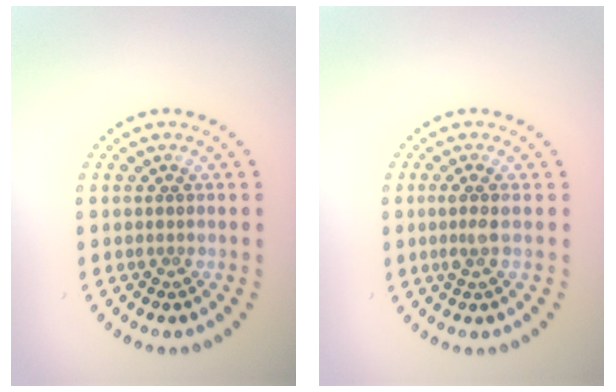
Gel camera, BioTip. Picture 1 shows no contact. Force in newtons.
{"total": 1.4, "press": 1.1, "slide": 0.8}